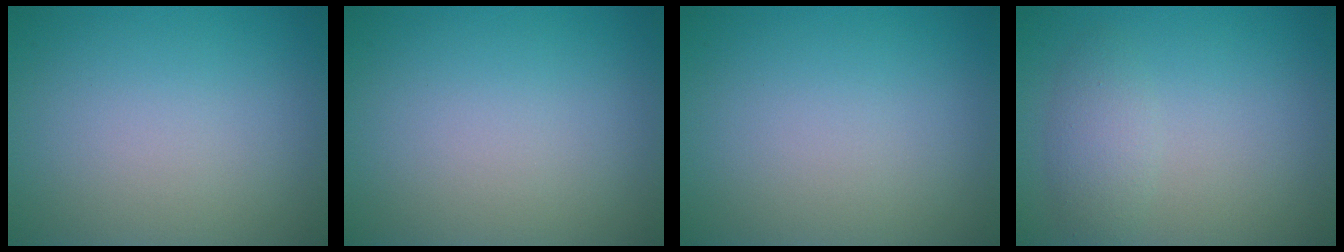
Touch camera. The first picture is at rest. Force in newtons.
{"total": 0.0}
{"total": 0.0}
{"total": 2.0, "press": 2.0, "slide": 0.1}